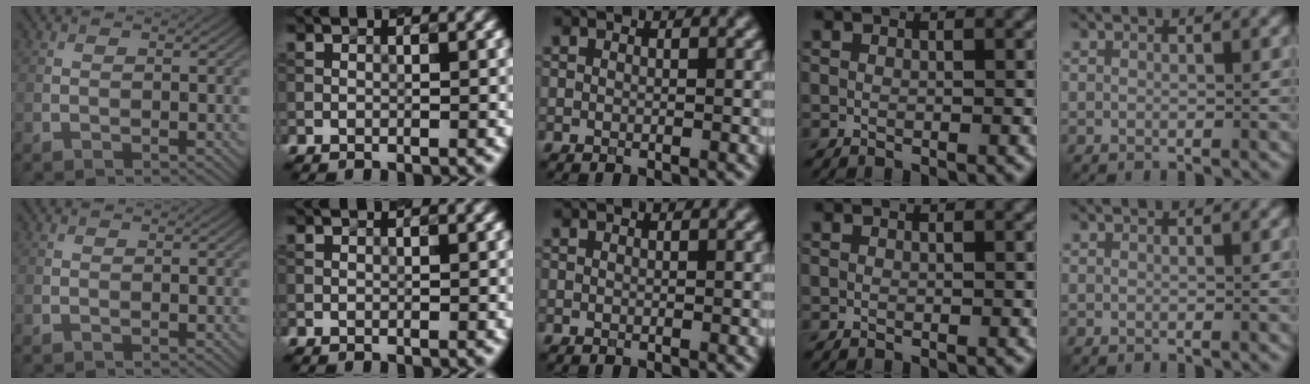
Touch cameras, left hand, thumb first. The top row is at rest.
{}